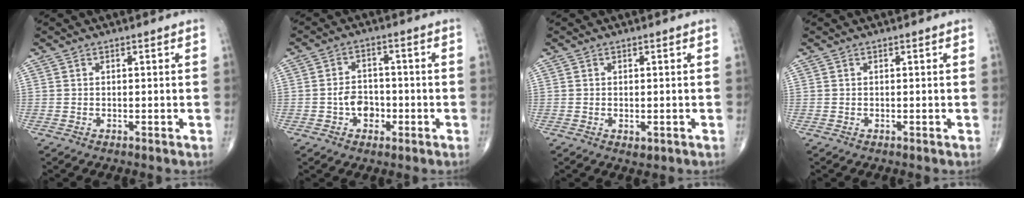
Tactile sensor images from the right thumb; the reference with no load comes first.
{"total": 5.6, "force": [-1.6, 4.2, 3.3], "torque": [-0.026, 0.018, -0.032]}
{"total": 1.4, "force": [-0.3, 0.8, 1.1], "torque": [-0.011, -0.002, -0.002]}
{"total": 0.0}